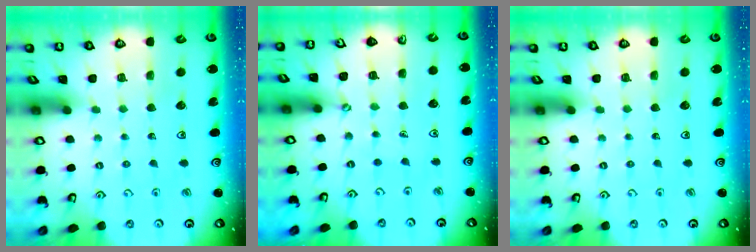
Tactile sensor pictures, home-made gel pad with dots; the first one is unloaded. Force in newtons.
{"total": 1.6, "press": 1.6, "slide": 0.1}
{"total": 0.0}